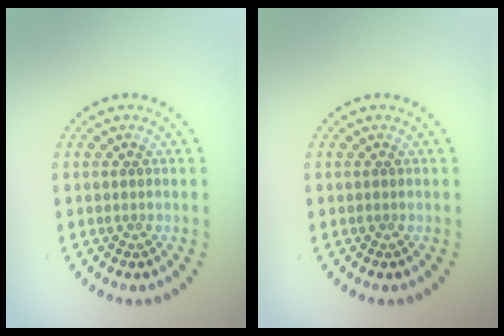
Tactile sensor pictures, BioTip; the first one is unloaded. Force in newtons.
{"total": 0.0}